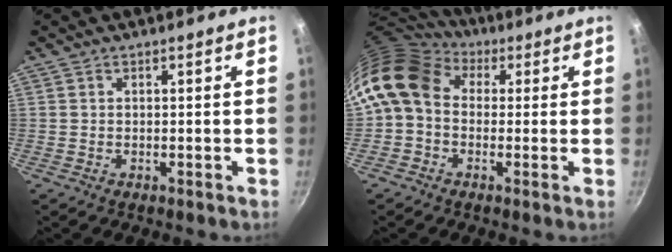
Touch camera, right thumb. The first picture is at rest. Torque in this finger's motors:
{"motor_torque": [0.26, 1.58, 0.73, -0.69, 0.16]}